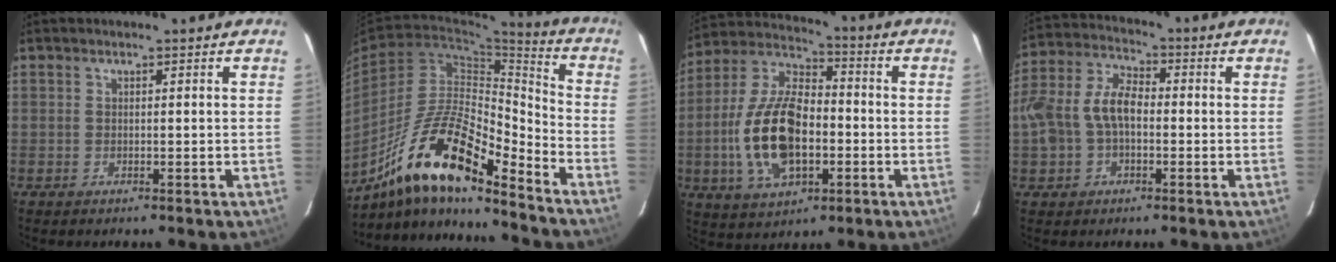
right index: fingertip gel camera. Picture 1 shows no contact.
{"total": 18.1, "force": [-12.7, 4.4, 12.1], "torque": [-0.216, -0.005, -0.237]}
{"total": 18.1, "force": [-3.6, 9.4, 15.0], "torque": [-0.312, 0.006, -0.061]}
{"total": 10.7, "force": [-1.5, 6.8, 8.2], "torque": [-0.179, 0.023, -0.027]}